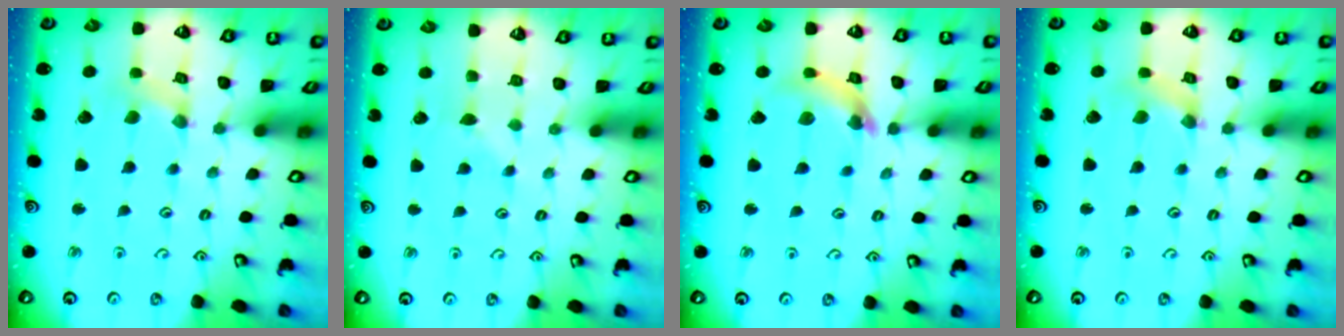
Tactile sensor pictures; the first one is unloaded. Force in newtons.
{"total": 2.9, "press": 2.9, "slide": 0.5}
{"total": 9.1, "press": 9.1, "slide": 0.8}
{"total": 0.8, "press": 0.7, "slide": 0.3}